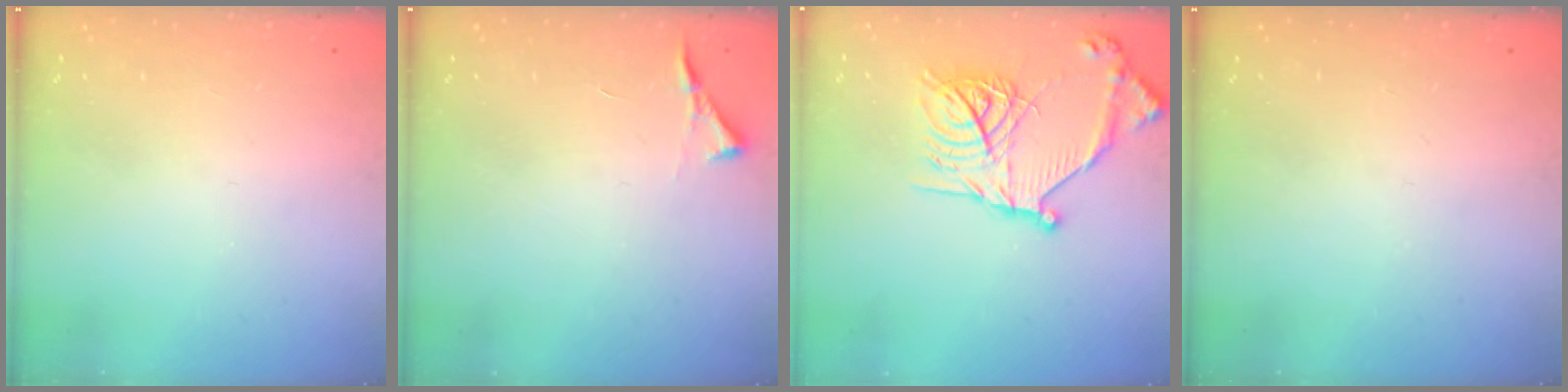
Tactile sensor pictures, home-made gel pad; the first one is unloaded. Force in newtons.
{"total": 3.5, "press": 3.5, "slide": 0.5}
{"total": 18.2, "press": 18.2, "slide": 1.1}
{"total": 0.0}